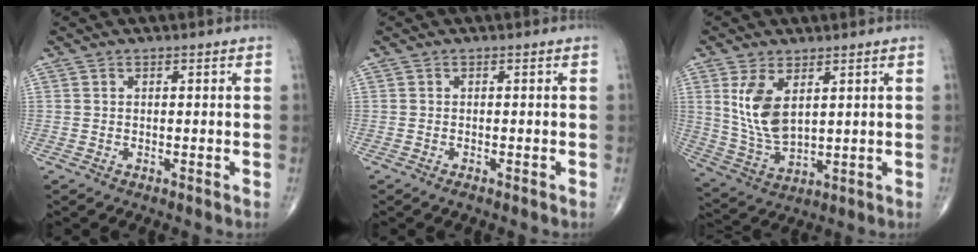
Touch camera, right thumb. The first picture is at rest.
{"total": 0.7, "force": [-0.5, 0.2, 0.5], "torque": [-0.011, 0.001, -0.009]}
{"total": 9.6, "force": [3.2, 4.9, 7.6], "torque": [-0.146, -0.018, 0.077]}